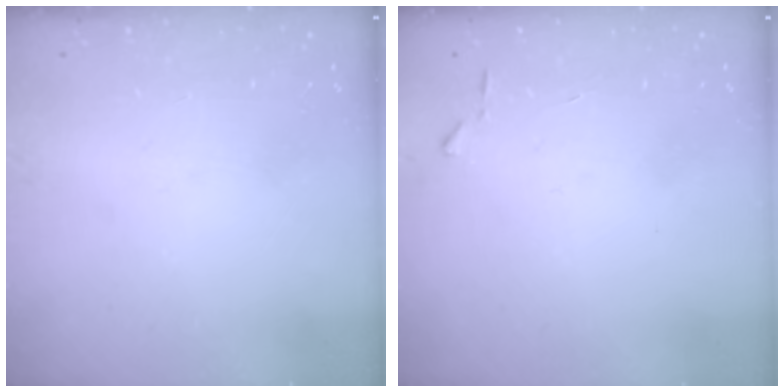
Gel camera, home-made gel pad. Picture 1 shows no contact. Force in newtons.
{"total": 3.9, "press": 3.9, "slide": 0.5}